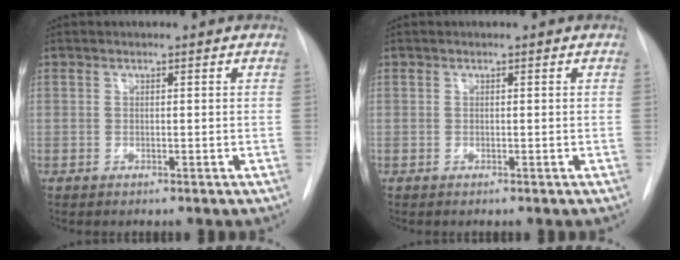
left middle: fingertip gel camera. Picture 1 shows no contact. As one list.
[{"total": 0.0}]